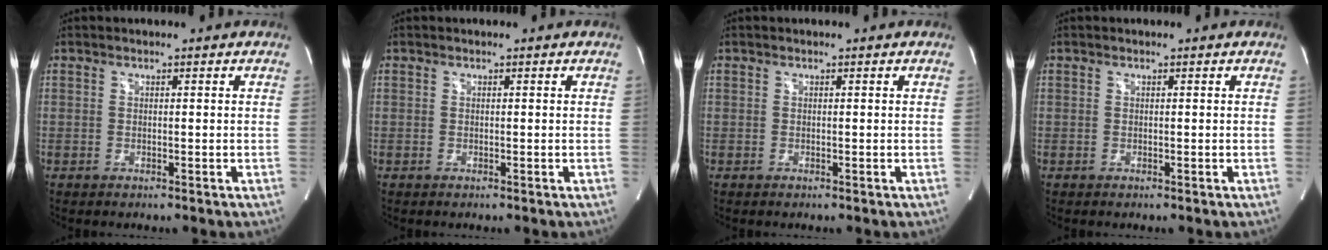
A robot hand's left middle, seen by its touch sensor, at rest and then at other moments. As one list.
[{"total": 0.0}, {"total": 0.0}, {"total": 0.0}]